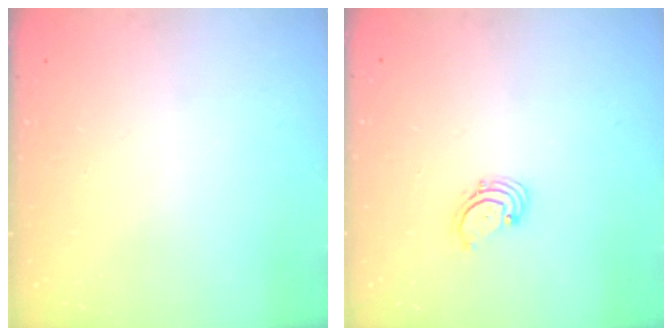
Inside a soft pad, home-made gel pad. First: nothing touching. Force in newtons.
{"total": 1.6, "press": 1.6, "slide": 0.2}